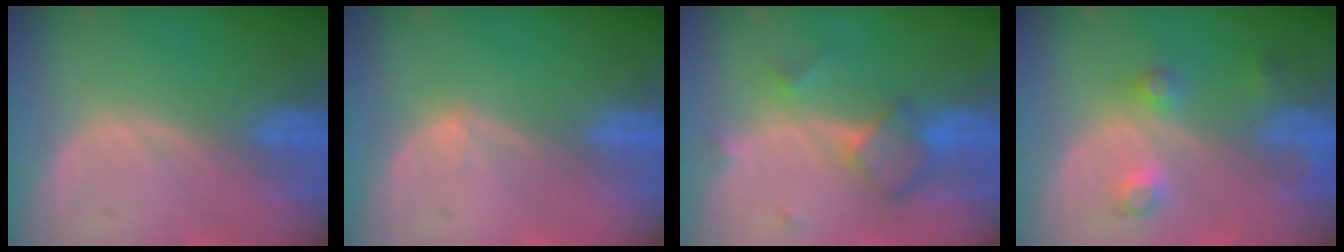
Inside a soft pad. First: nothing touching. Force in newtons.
{"total": 0.6, "press": 0.4, "slide": 0.5}
{"total": 6.0, "press": 5.3, "slide": 2.8}
{"total": 3.8, "press": 3.5, "slide": 1.4}